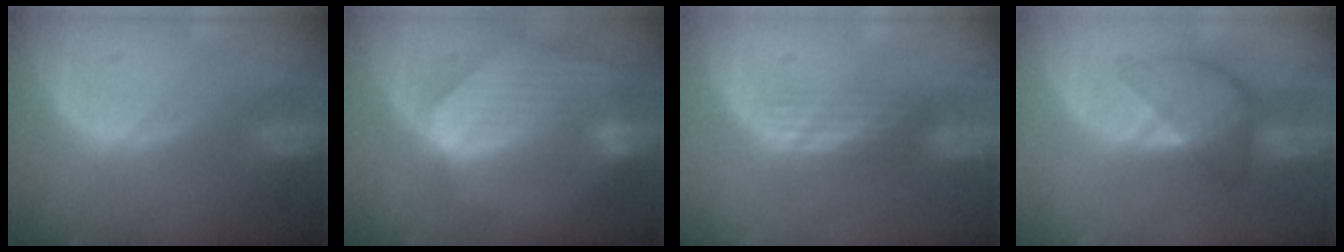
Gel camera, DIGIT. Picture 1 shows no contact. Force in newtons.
{"total": 9.1, "press": 8.0, "slide": 4.2}
{"total": 2.9, "press": 2.5, "slide": 1.5}
{"total": 6.2, "press": 6.2, "slide": 0.4}